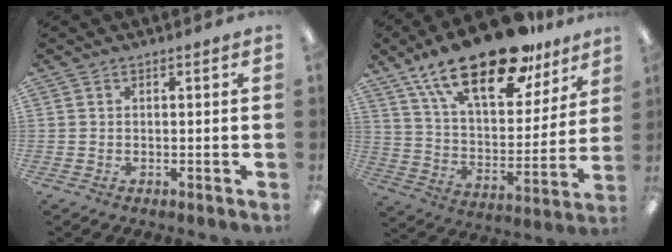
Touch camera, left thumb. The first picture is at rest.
{"total": 24.7, "force": [17.0, 9.9, 14.9], "torque": [-0.244, -0.098, 0.289]}